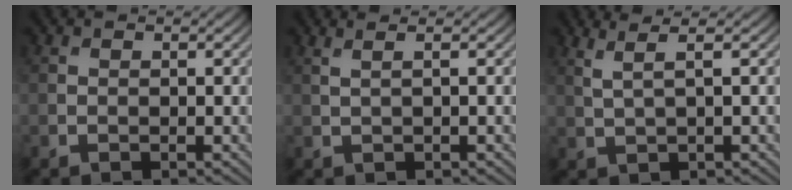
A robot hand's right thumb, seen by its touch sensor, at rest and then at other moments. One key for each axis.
{"total": 1.9, "fx": 0.7, "fy": 0.5, "fz": 1.7, "tx": -0.022, "ty": 0.007, "tz": -0.005}
{"total": 2.8, "fx": 1.2, "fy": 0.5, "fz": 2.5, "tx": -0.047, "ty": 0.010, "tz": 0.028}